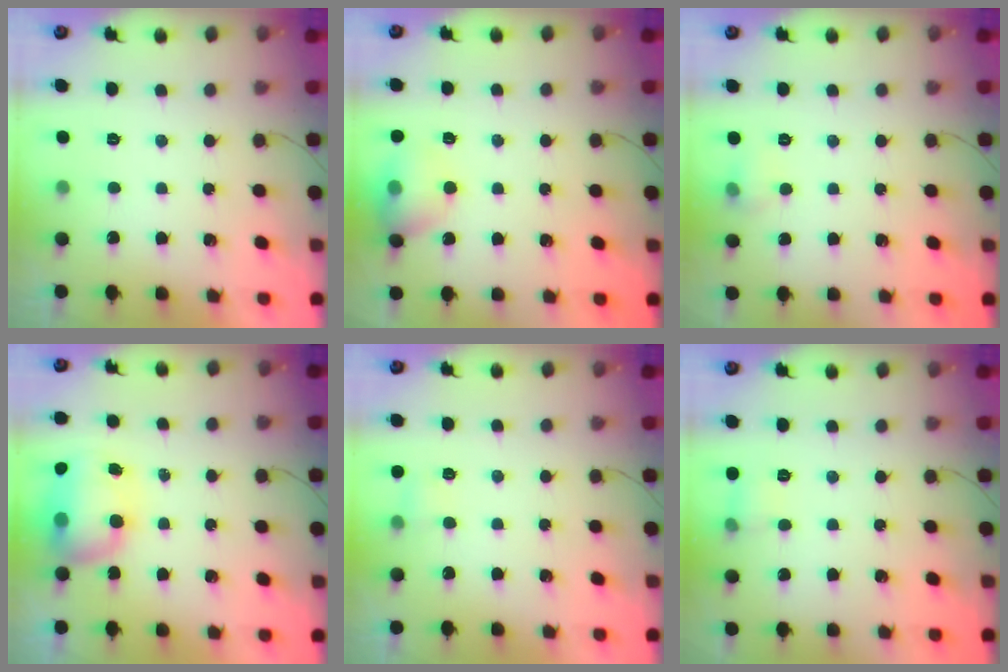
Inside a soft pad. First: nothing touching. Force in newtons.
{"total": 10.4, "press": 10.2, "slide": 1.6}
{"total": 4.6, "press": 4.3, "slide": 1.7}
{"total": 8.3, "press": 8.2, "slide": 1.7}
{"total": 7.3, "press": 2.9, "slide": 6.7}
{"total": 5.0, "press": 4.7, "slide": 1.6}